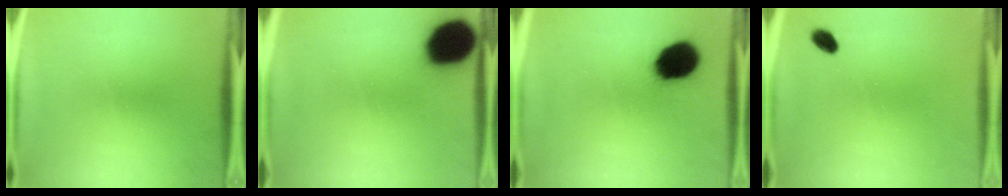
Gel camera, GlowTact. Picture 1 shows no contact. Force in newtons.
{"total": 18.8}
{"total": 13.7}
{"total": 2.8}